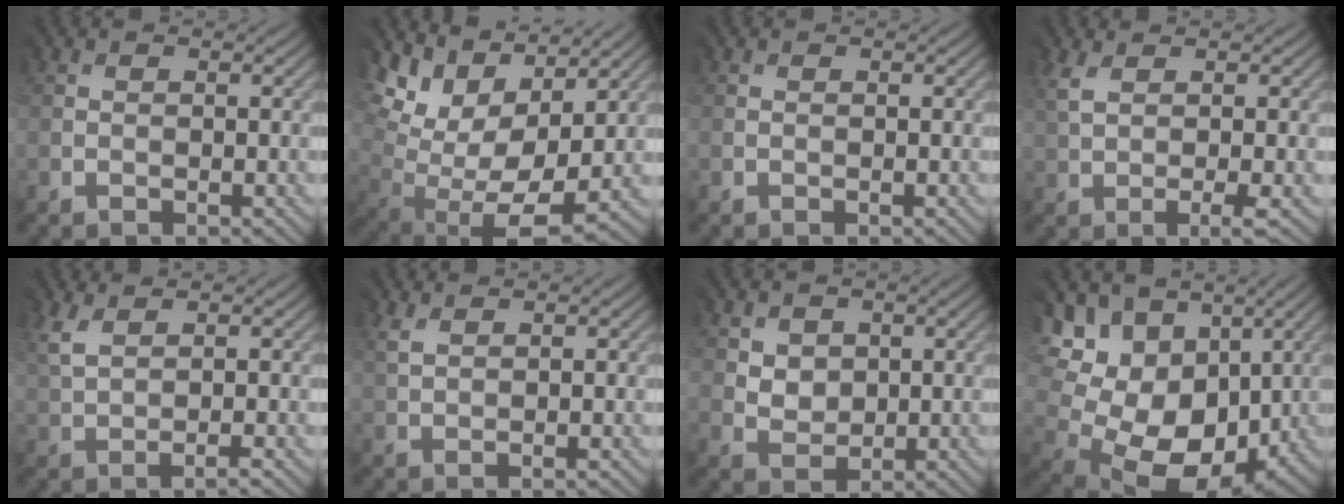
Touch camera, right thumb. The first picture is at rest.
{"total": 9.3, "force": [5.1, 4.7, 6.3], "torque": [-0.140, -0.003, 0.103]}
{"total": 0.0}
{"total": 3.6, "force": [1.0, 0.8, 3.4], "torque": [-0.076, 0.000, 0.018]}
{"total": 3.4, "force": [1.9, 0.9, 2.7], "torque": [-0.069, 0.004, 0.038]}
{"total": 2.4, "force": [1.8, 0.6, 1.4], "torque": [-0.040, 0.004, 0.039]}
{"total": 3.1, "force": [1.8, 2.6, 0.3], "torque": [-0.027, -0.002, 0.030]}
{"total": 16.2, "force": [3.0, 12.1, 10.4], "torque": [-0.199, -0.010, 0.080]}